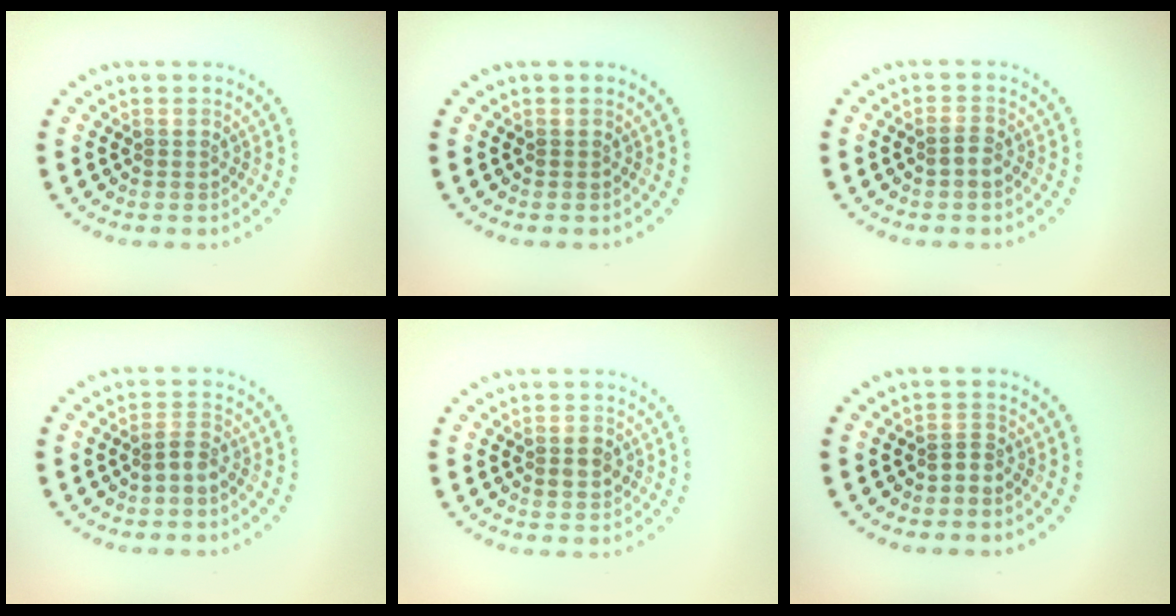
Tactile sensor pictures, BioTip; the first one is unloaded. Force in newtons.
{"total": 0.0}
{"total": 1.2, "press": 1.1, "slide": 0.4}
{"total": 1.5, "press": 1.1, "slide": 1.1}
{"total": 1.6, "press": 1.6, "slide": 0.1}
{"total": 0.9, "press": 0.3, "slide": 0.9}